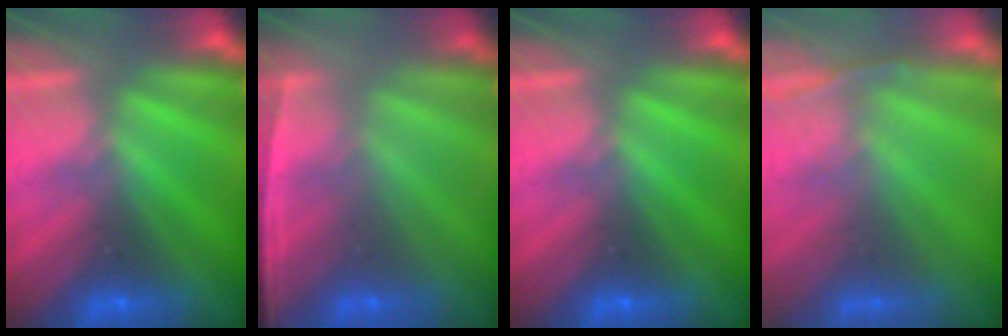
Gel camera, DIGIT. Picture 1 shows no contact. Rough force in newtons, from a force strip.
{"total": 1.3}
{"total": 0.0}
{"total": 1.0}